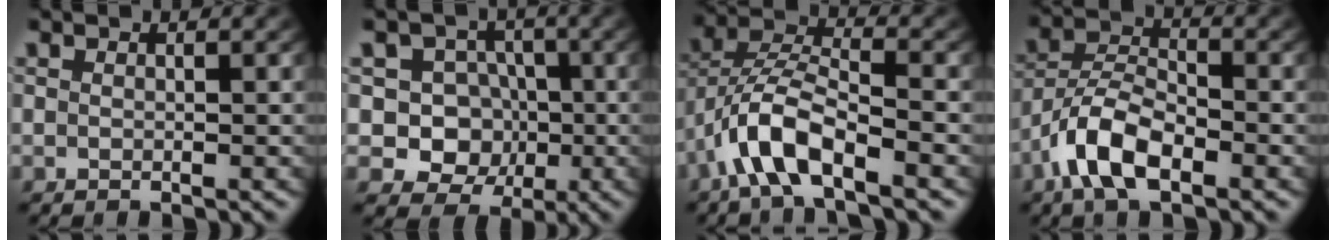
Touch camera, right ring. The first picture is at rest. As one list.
[{"total": 12.2, "force": [-1.2, 11.4, 4.1], "torque": [-0.124, -0.061, -0.015]}, {"total": 6.3, "force": [-1.3, 3.9, 4.7], "torque": [-0.112, -0.010, -0.027]}, {"total": 5.7, "force": [-2.8, 3.1, 3.9], "torque": [-0.081, -0.015, -0.049]}]